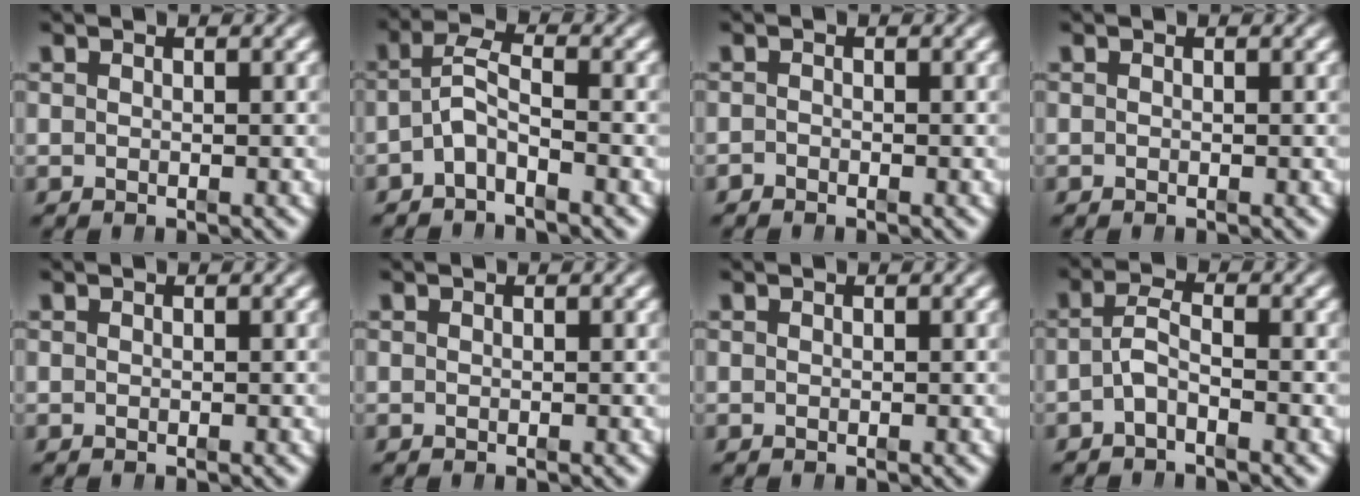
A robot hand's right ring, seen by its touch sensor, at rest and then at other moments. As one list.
[{"total": 4.0, "force": [-1.2, 2.8, 2.5], "torque": [-0.050, -0.001, -0.033]}, {"total": 0.8, "force": [-0.8, -0.1, -0.1], "torque": [0.001, -0.008, -0.013]}, {"total": 0.0}, {"total": 0.0}, {"total": 0.0}, {"total": 0.0}, {"total": 2.6, "force": [-1.3, 1.3, 1.8], "torque": [-0.038, -0.003, -0.027]}]